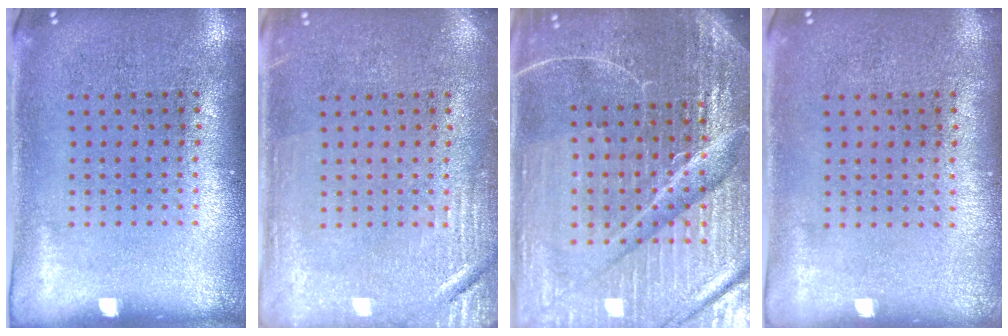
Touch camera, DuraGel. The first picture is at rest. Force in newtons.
{"total": 2.7, "press": 2.7, "slide": 0.4}
{"total": 6.4, "press": 5.7, "slide": 3.0}
{"total": 0.0}